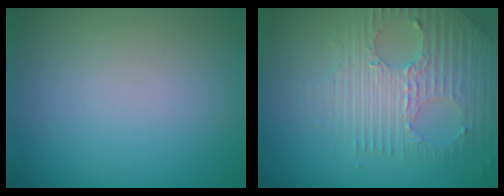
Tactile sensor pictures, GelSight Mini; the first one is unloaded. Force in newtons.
{"total": 6.5, "press": 4.5, "slide": 4.7}